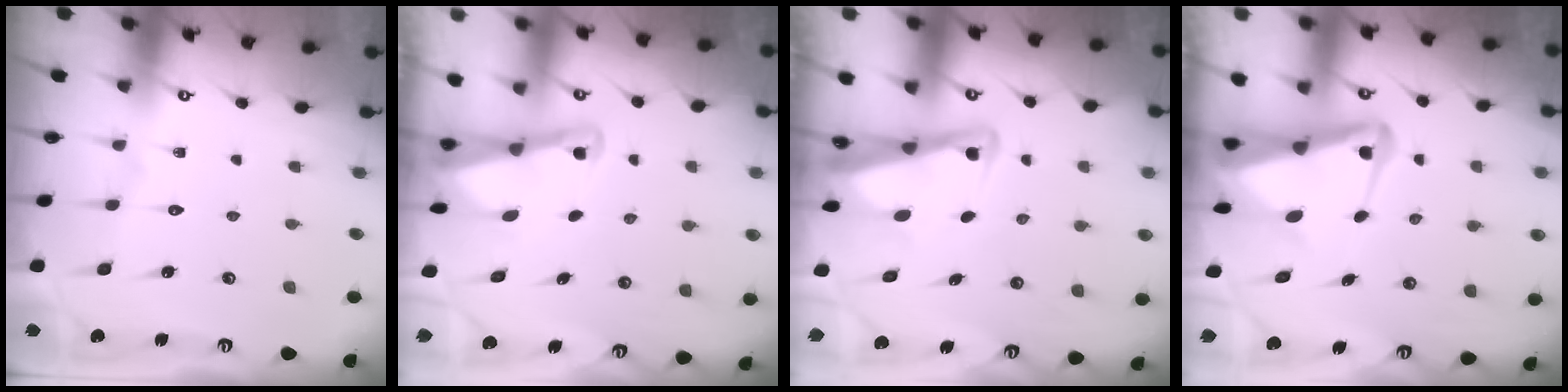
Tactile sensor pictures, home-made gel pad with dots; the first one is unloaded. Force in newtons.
{"total": 2.2, "press": 2.2, "slide": 0.3}
{"total": 4.0, "press": 3.8, "slide": 1.0}
{"total": 6.7, "press": 6.6, "slide": 1.1}